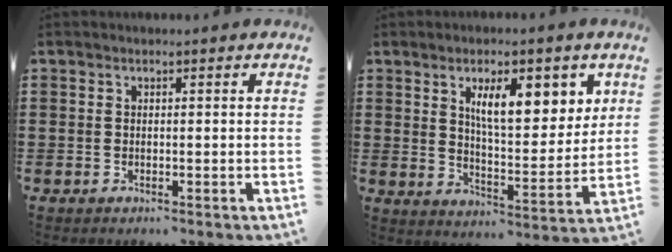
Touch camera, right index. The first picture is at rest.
{"total": 9.8, "force": [4.4, 3.7, 8.0], "torque": [-0.134, -0.002, 0.070]}